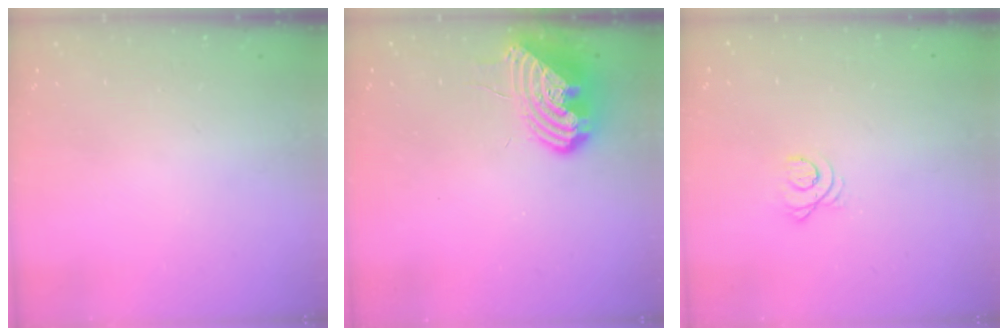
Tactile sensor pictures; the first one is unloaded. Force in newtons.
{"total": 12.6, "press": 12.5, "slide": 1.6}
{"total": 2.7, "press": 2.7, "slide": 0.3}